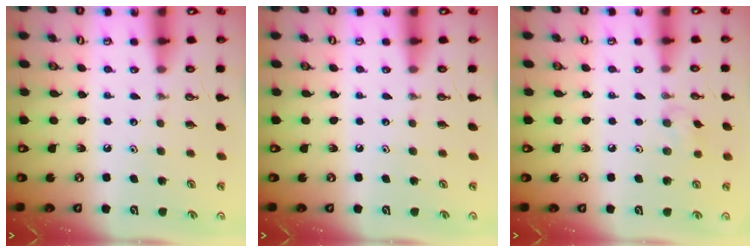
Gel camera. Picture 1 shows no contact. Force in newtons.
{"total": 0.0}
{"total": 6.7, "press": 6.6, "slide": 0.8}